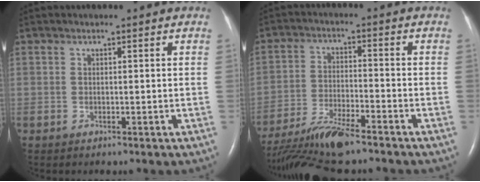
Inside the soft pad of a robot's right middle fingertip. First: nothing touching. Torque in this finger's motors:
{"motor_torque": [1.03, -1.11, 0.14, 0.09]}